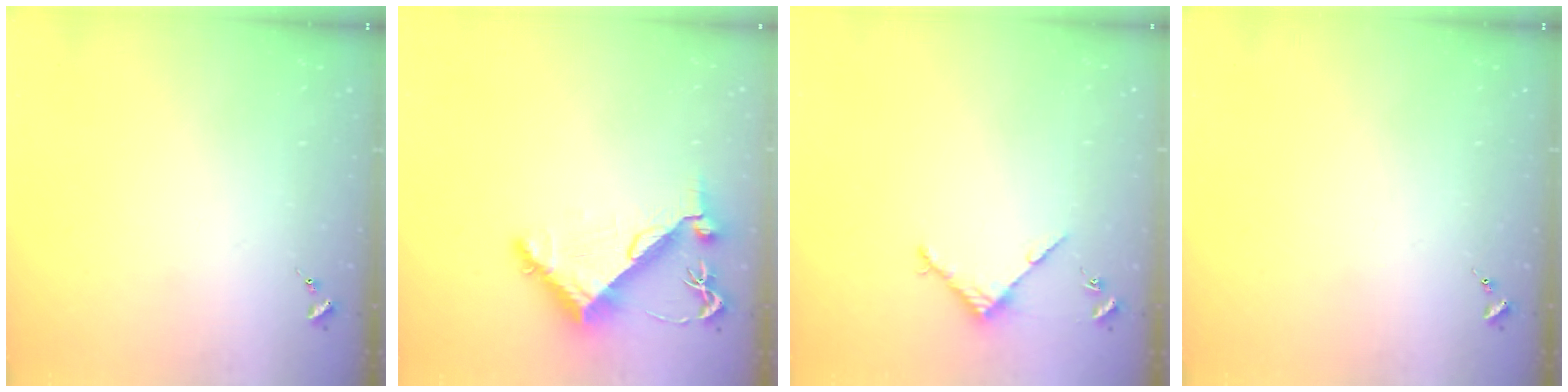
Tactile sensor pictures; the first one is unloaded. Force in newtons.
{"total": 7.9, "press": 7.8, "slide": 1.0}
{"total": 3.4, "press": 3.4, "slide": 0.4}
{"total": 0.0}